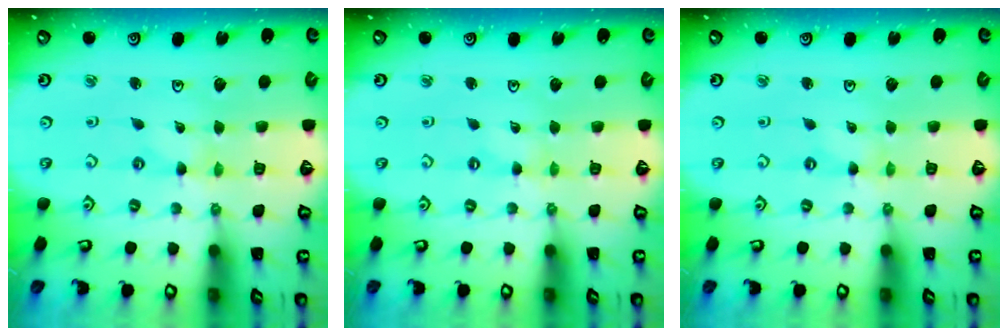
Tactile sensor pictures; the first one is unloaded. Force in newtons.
{"total": 0.0}
{"total": 0.0}